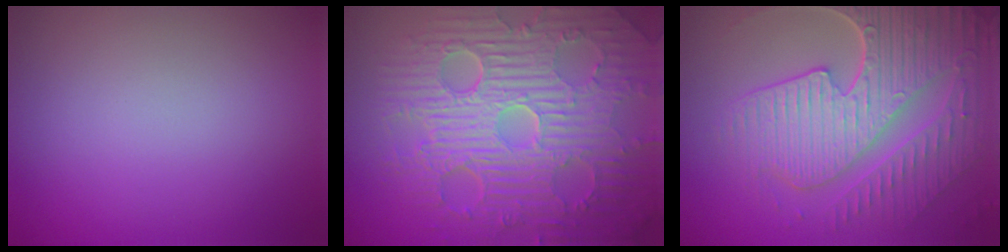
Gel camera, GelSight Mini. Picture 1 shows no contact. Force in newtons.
{"total": 11.7, "press": 7.4, "slide": 9.0}
{"total": 10.0, "press": 6.6, "slide": 7.5}